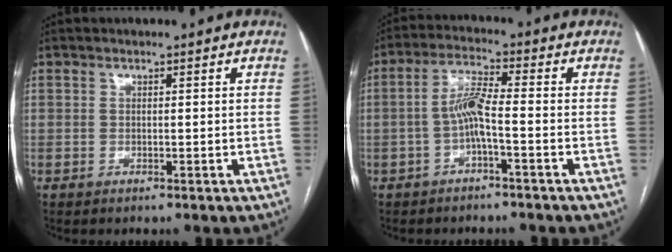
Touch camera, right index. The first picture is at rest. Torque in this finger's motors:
{"motor_torque": [1.00, -0.18, 0.45, 0.13]}